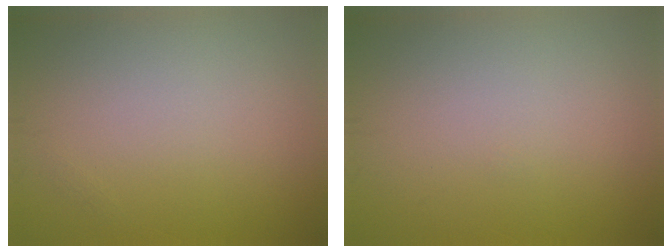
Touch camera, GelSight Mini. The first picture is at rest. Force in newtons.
{"total": 0.0}